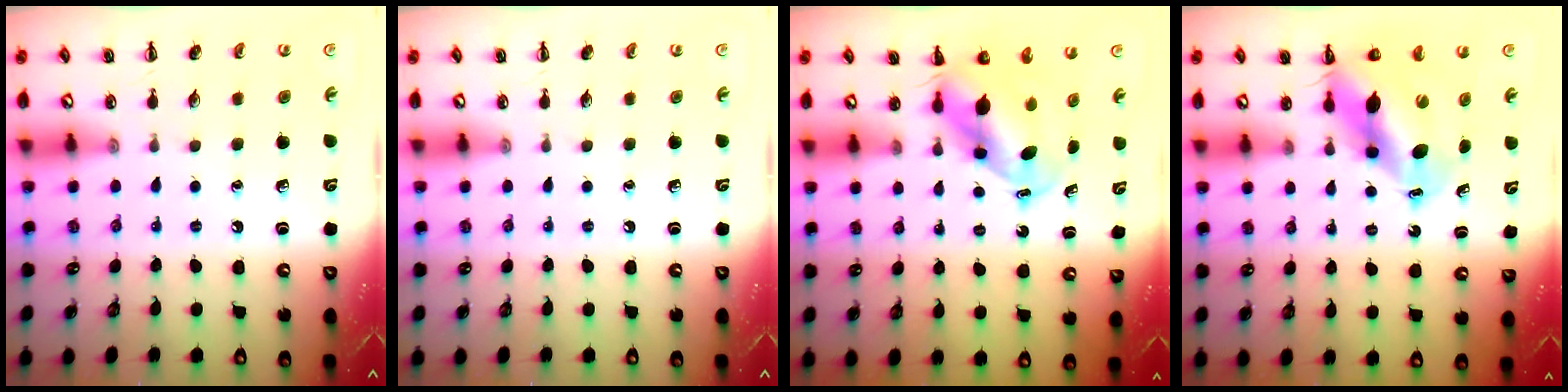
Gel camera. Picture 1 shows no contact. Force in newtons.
{"total": 0.0}
{"total": 5.7, "press": 5.6, "slide": 1.2}
{"total": 11.3, "press": 10.9, "slide": 3.1}